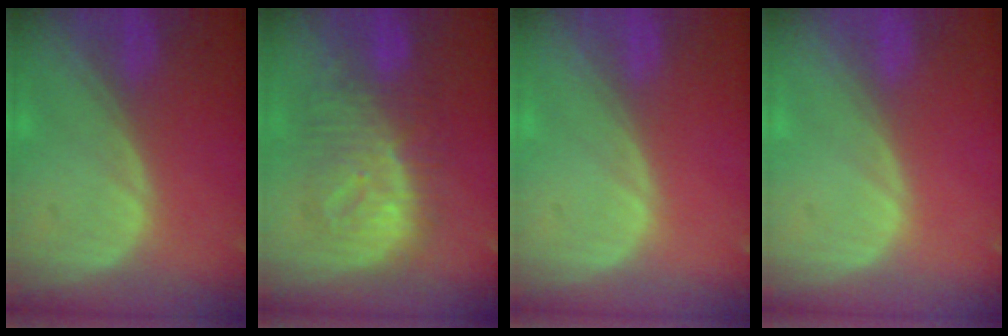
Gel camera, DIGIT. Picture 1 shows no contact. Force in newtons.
{"total": 9.3, "press": 9.3, "slide": 0.4}
{"total": 0.0}
{"total": 0.0}